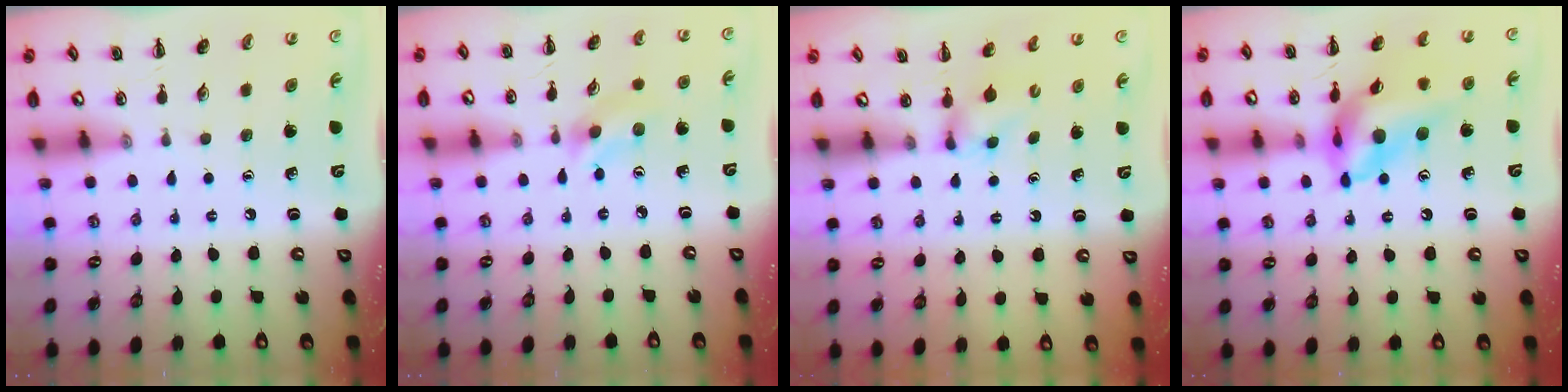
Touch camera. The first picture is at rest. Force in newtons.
{"total": 3.1, "press": 3.0, "slide": 0.8}
{"total": 2.8, "press": 2.5, "slide": 1.3}
{"total": 14.5, "press": 13.7, "slide": 4.8}